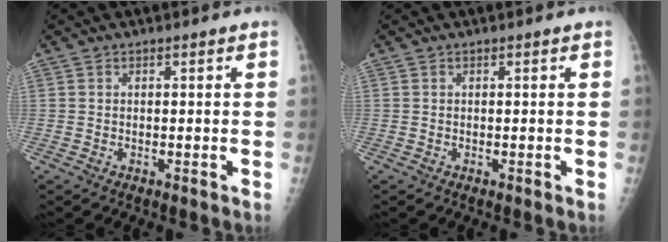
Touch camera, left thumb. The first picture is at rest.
{"total": 0.0}